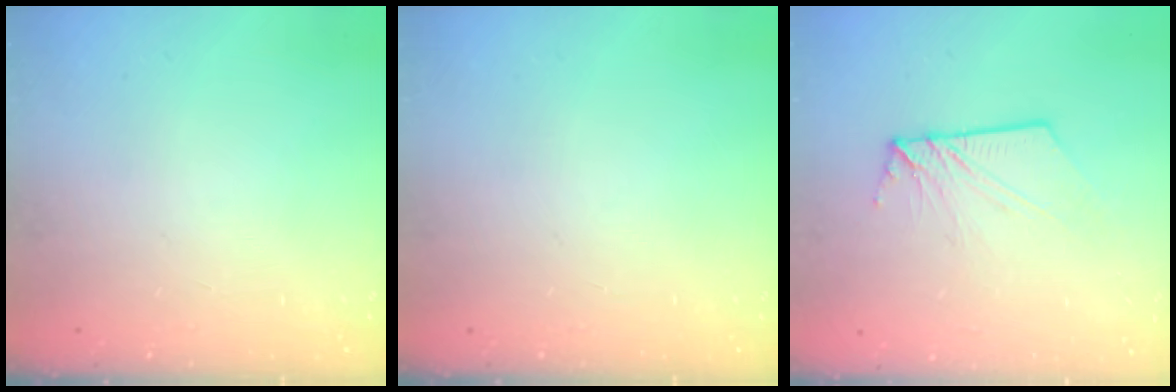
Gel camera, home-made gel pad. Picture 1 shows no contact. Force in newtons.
{"total": 0.0}
{"total": 5.5, "press": 5.5, "slide": 0.1}